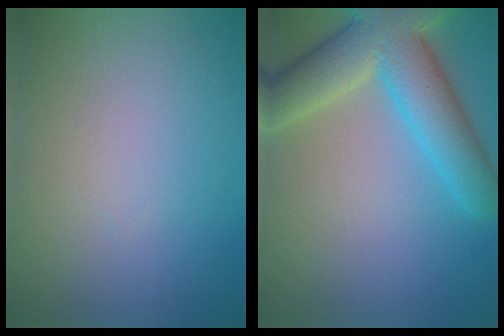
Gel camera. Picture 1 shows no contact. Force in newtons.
{"total": 8.9, "press": 8.9, "slide": 0.5}